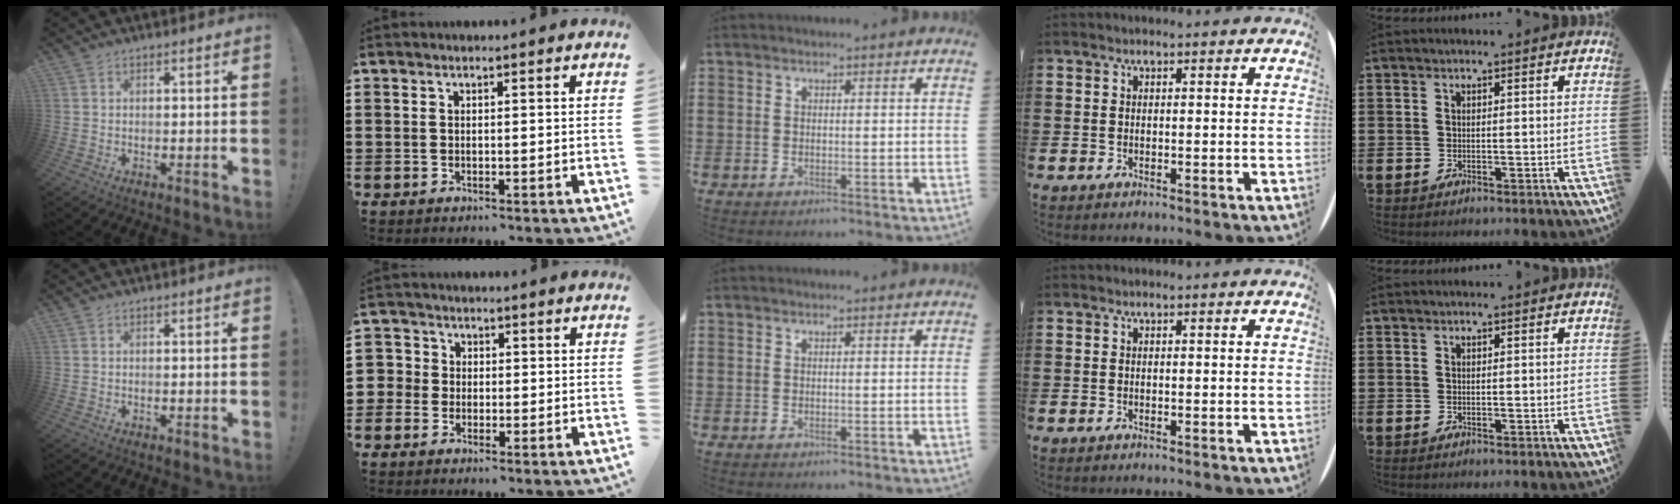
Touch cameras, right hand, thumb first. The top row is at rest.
{"index": {"total": 2.5, "force": [-0.9, 2.3, 0.1], "torque": [-0.016, 0.006, -0.023]}}